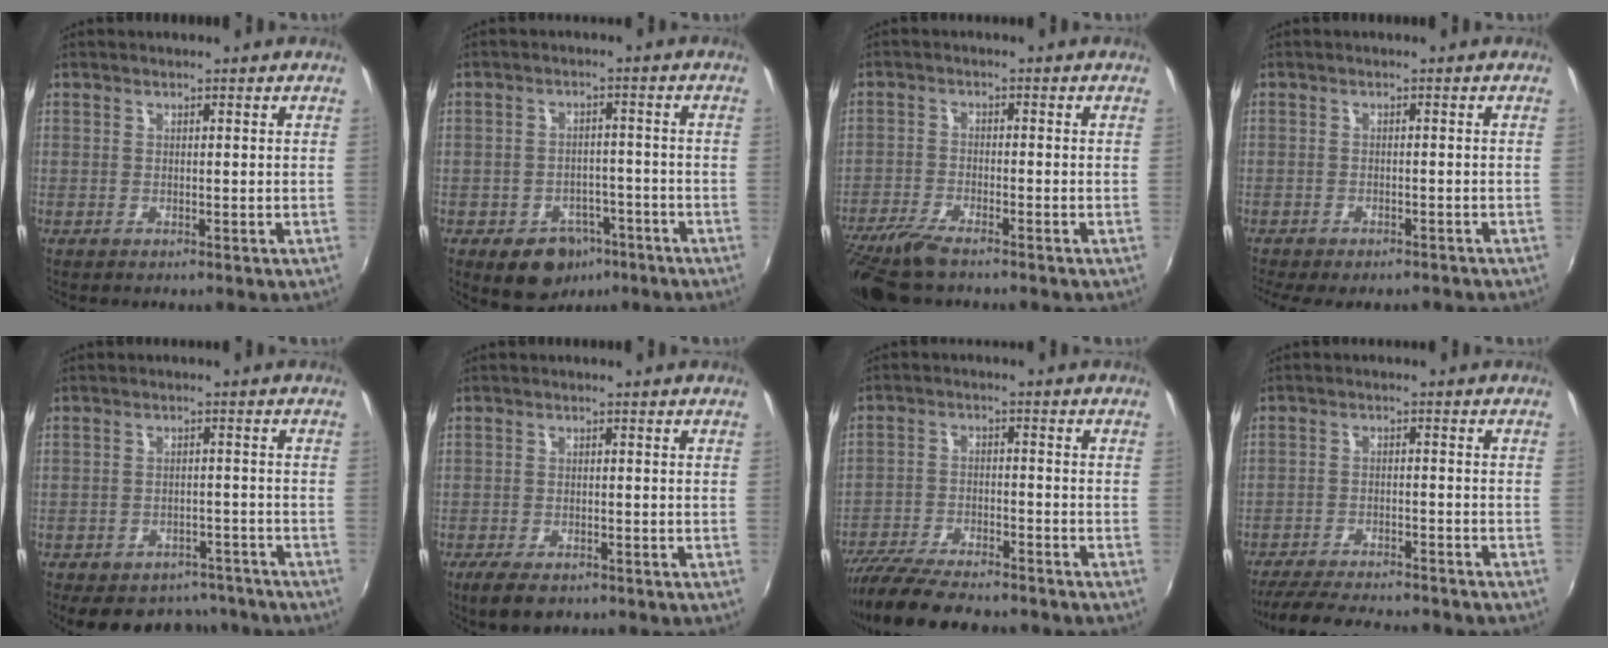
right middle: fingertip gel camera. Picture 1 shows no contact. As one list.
[{"total": 8.5, "force": [-5.1, 6.0, 3.3], "torque": [-0.062, 0.018, -0.053]}, {"total": 10.0, "force": [-8.0, 2.3, 5.6], "torque": [-0.136, -0.033, -0.151]}, {"total": 7.9, "force": [-6.6, 2.3, 3.7], "torque": [-0.085, -0.029, -0.098]}, {"total": 12.8, "force": [-10.4, 6.3, 3.9], "torque": [-0.085, 0.013, -0.123]}, {"total": 5.6, "force": [-3.9, 2.3, 3.2], "torque": [-0.082, -0.021, -0.067]}, {"total": 16.1, "force": [-13.7, 3.9, 7.6], "torque": [-0.160, -0.035, -0.225]}, {"total": 16.2, "force": [-14.1, 3.3, 7.2], "torque": [-0.143, -0.026, -0.205]}]